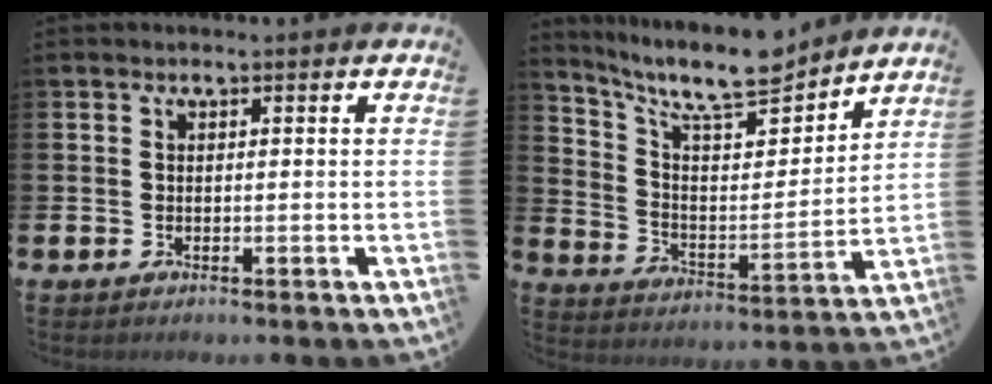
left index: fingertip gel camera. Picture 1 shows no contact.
{"total": 10.1, "force": [9.1, 2.4, 3.8], "torque": [-0.103, -0.065, 0.157]}